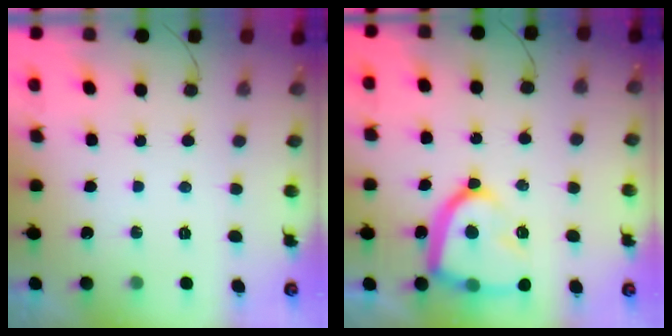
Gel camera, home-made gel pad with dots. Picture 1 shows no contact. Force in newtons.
{"total": 17.6, "press": 17.5, "slide": 1.4}